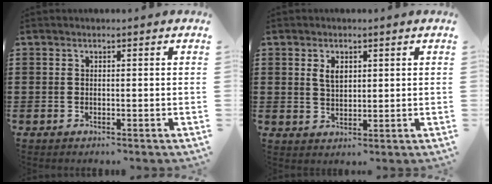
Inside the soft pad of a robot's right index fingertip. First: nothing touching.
{"total": 2.9, "force": [1.2, 1.6, 2.1], "torque": [-0.037, 0.002, 0.021]}